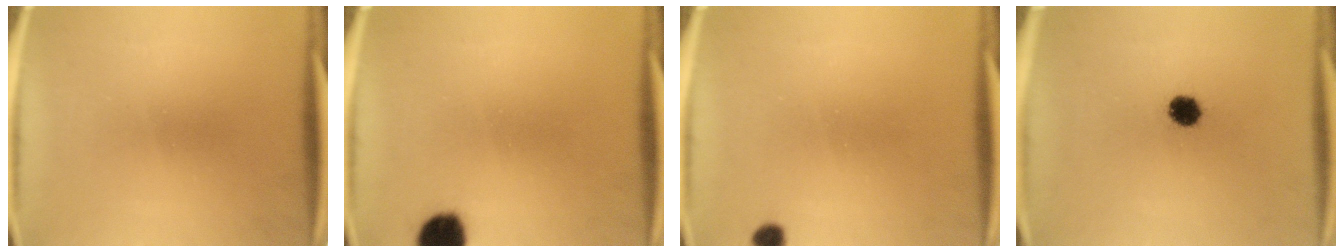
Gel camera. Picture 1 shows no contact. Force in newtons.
{"total": 6.7}
{"total": 1.8}
{"total": 5.0}